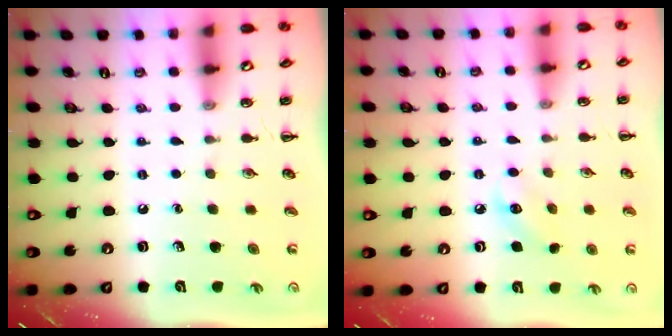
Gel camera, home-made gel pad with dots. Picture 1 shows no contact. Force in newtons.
{"total": 6.2, "press": 6.0, "slide": 1.7}